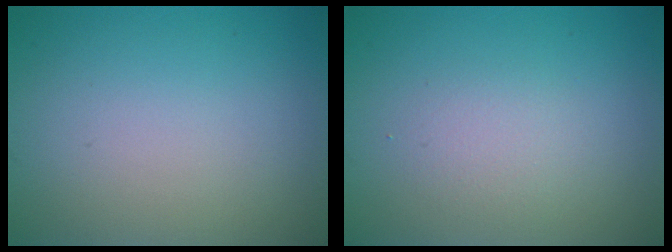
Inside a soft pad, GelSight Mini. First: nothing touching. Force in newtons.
{"total": 1.7, "press": 1.7, "slide": 0.2}